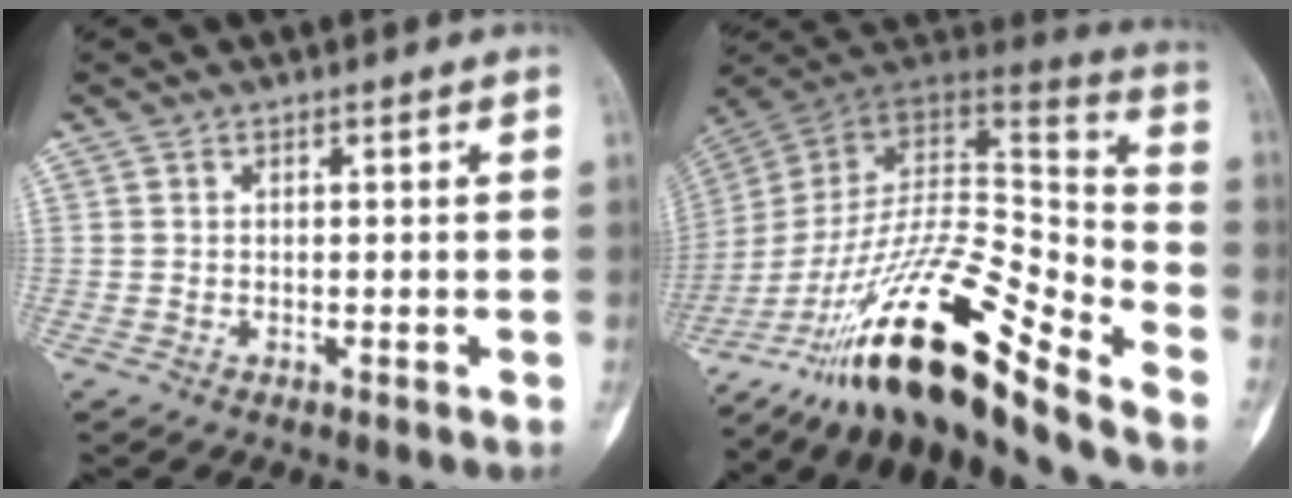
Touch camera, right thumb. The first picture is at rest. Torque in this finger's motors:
{"motor_torque": [1.24, 0.91, 1.44, -1.33, 0.57]}